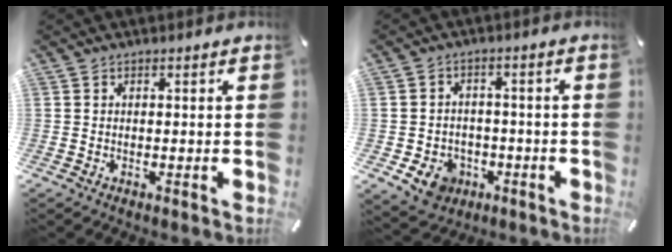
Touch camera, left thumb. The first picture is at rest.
{"total": 7.4, "force": [-3.3, 6.1, 2.7], "torque": [-0.046, 0.019, -0.061]}